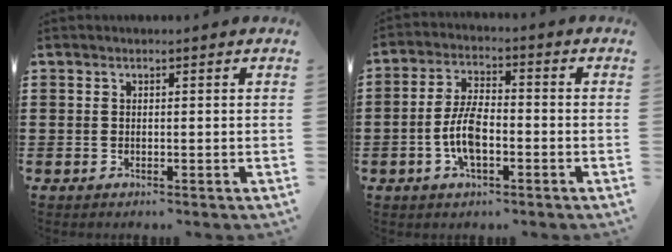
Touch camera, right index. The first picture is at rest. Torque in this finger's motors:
{"motor_torque": [2.14, 0.00, 0.56, 0.14]}